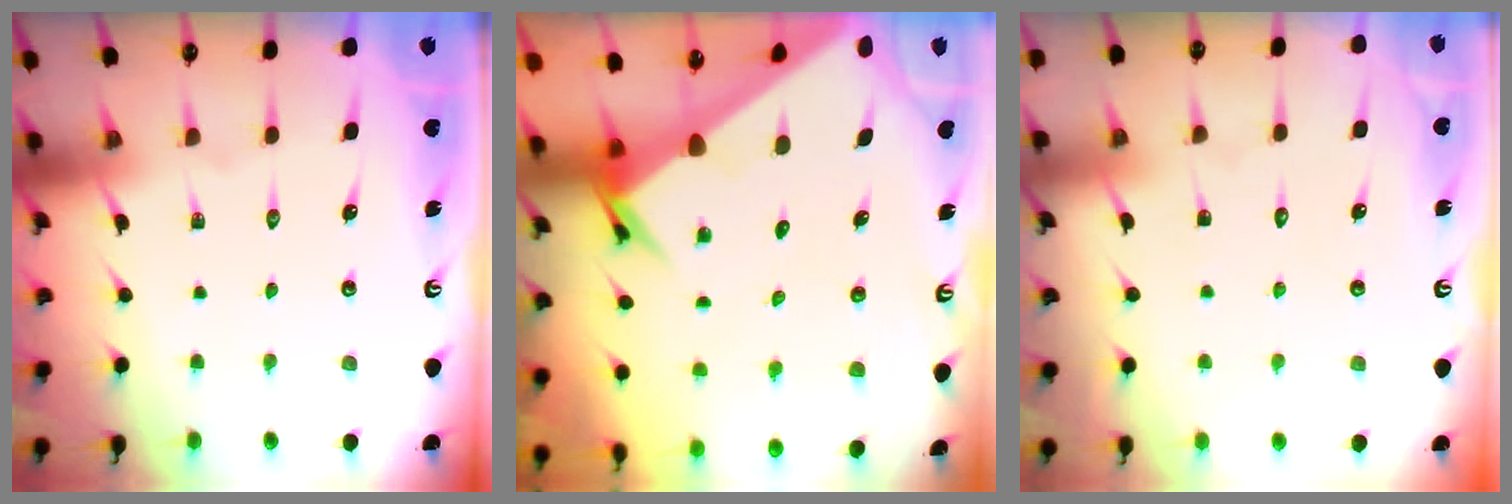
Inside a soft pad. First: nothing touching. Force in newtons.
{"total": 3.6, "press": 3.6, "slide": 0.3}
{"total": 3.4, "press": 3.4, "slide": 0.3}